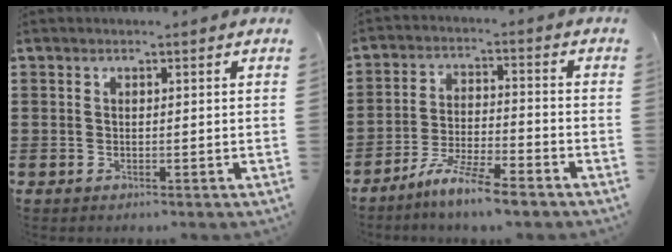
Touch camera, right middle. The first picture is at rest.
{"total": 7.1, "force": [-6.1, 0.1, 3.6], "torque": [-0.077, -0.008, -0.114]}